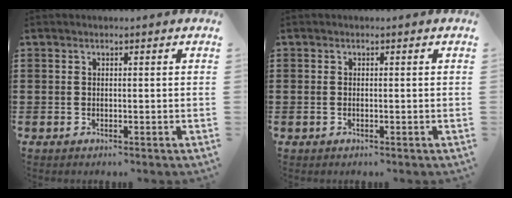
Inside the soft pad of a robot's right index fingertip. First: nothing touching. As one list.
[{"total": 0.6, "force": [-0.2, 0.3, 0.5], "torque": [-0.011, -0.001, -0.003]}]